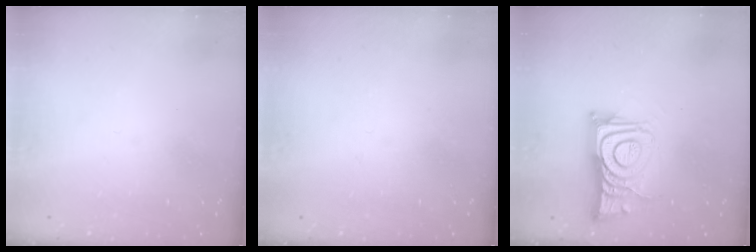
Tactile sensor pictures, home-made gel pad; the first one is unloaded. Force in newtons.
{"total": 2.8, "press": 2.8, "slide": 0.4}
{"total": 11.4, "press": 11.3, "slide": 0.9}